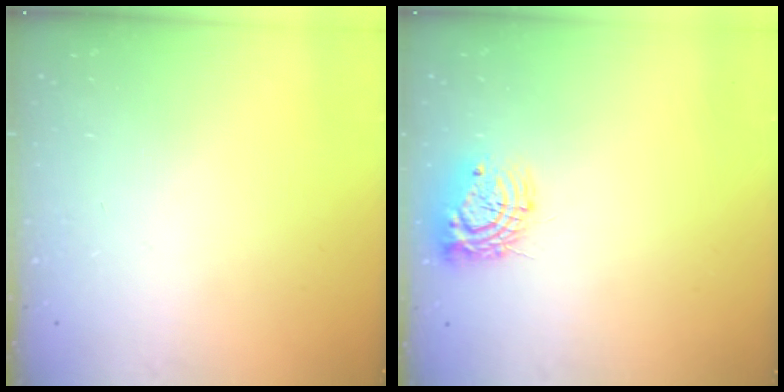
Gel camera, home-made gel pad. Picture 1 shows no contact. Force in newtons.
{"total": 10.7, "press": 10.7, "slide": 0.7}